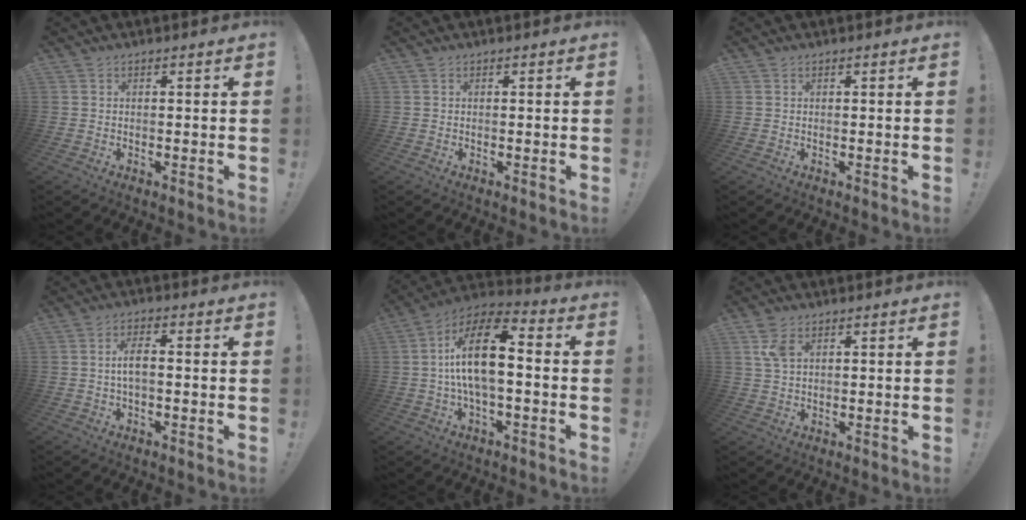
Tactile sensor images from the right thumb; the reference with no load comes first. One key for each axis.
{"total": 0.0}
{"total": 0.0}
{"total": 4.9, "fx": -0.4, "fy": 1.7, "fz": 4.6, "tx": -0.084, "ty": 0.003, "tz": -0.009}
{"total": 16.7, "fx": 0.5, "fy": 6.7, "fz": 15.2, "tx": -0.267, "ty": 0.005, "tz": 0.004}
{"total": 4.9, "fx": 2.3, "fy": 2.5, "fz": 3.5, "tx": -0.055, "ty": -0.005, "tz": 0.041}